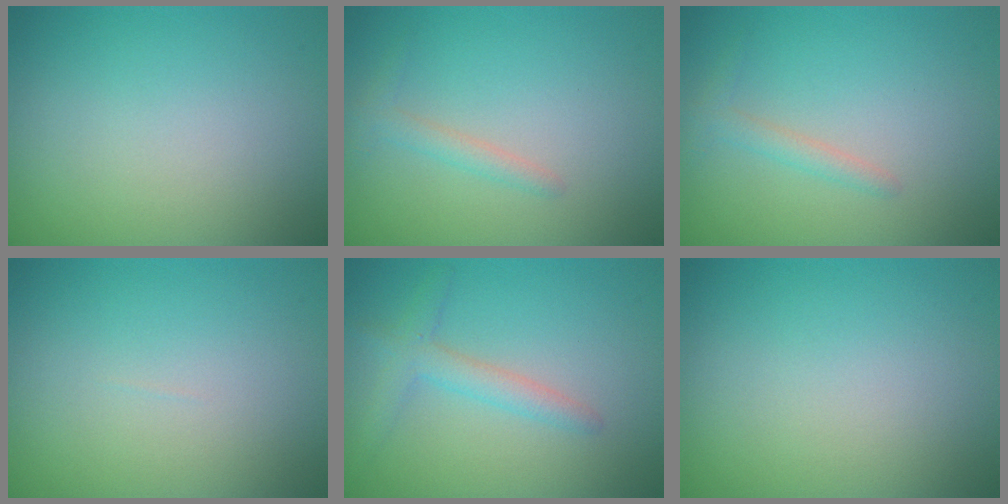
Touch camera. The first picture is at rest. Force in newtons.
{"total": 1.3, "press": 1.3, "slide": 0.1}
{"total": 1.3, "press": 1.3, "slide": 0.1}
{"total": 0.0}
{"total": 2.4, "press": 2.4, "slide": 0.1}
{"total": 0.0}